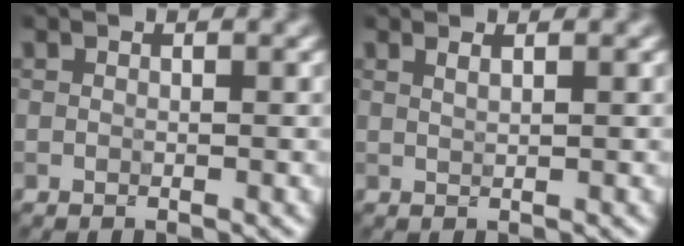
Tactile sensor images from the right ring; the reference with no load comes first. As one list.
[{"total": 1.1, "force": [0.7, 0.4, 0.7], "torque": [-0.007, 0.002, 0.006]}]